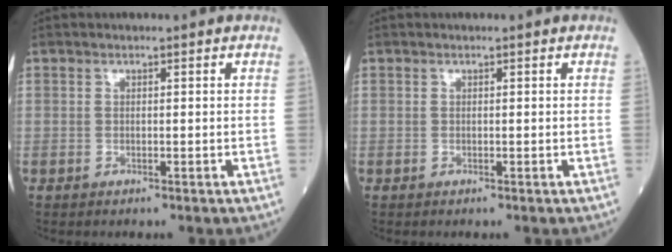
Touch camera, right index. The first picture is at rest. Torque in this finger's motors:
{"motor_torque": [0.00, 0.00, 0.00, -0.01]}